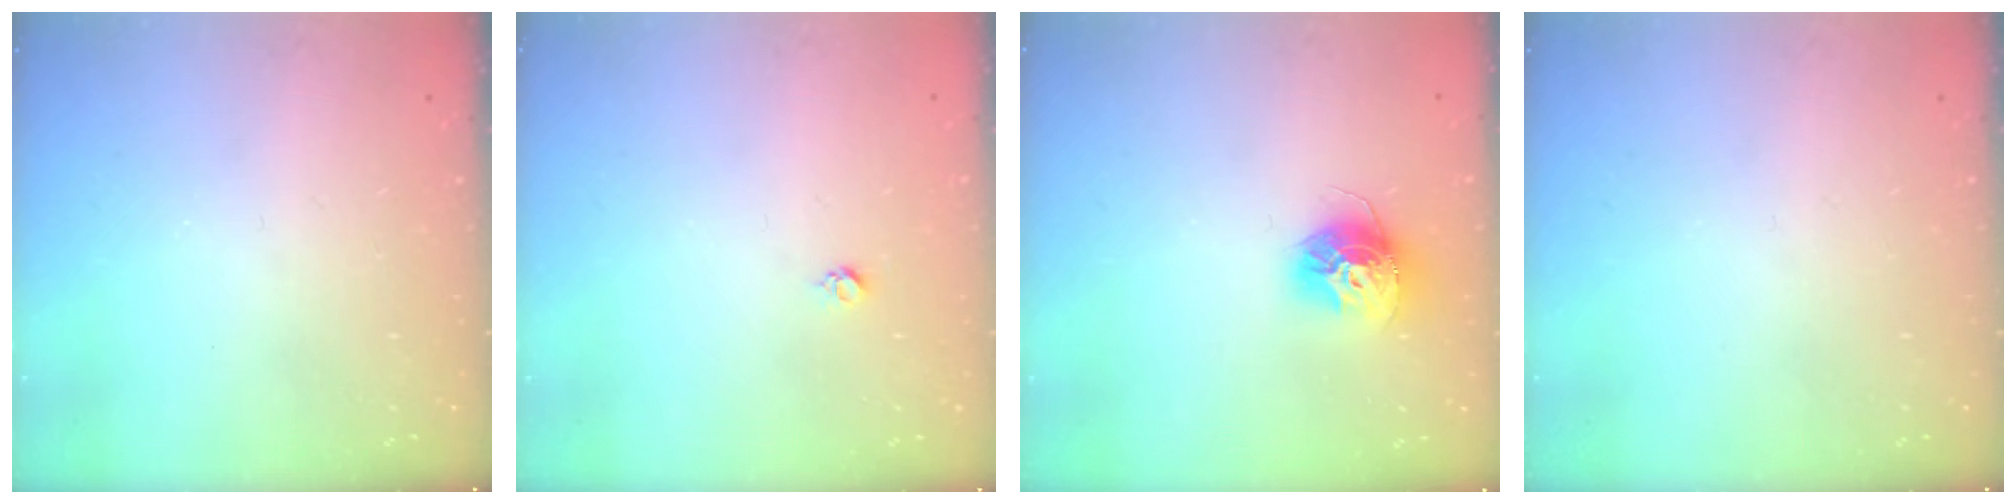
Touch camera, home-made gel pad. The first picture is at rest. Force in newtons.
{"total": 3.0, "press": 2.9, "slide": 0.4}
{"total": 13.5, "press": 13.4, "slide": 1.2}
{"total": 0.0}